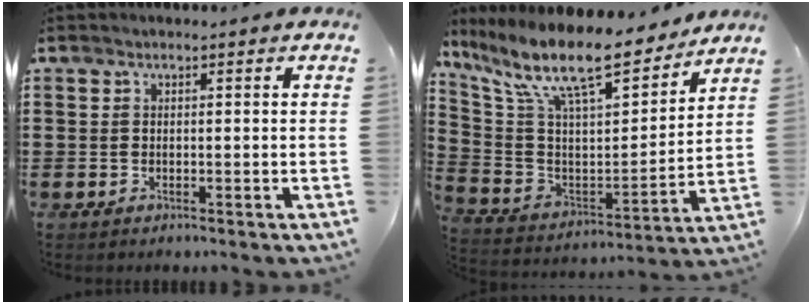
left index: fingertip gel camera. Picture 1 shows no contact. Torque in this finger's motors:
{"motor_torque": [2.14, 0.00, 0.53, 0.21]}